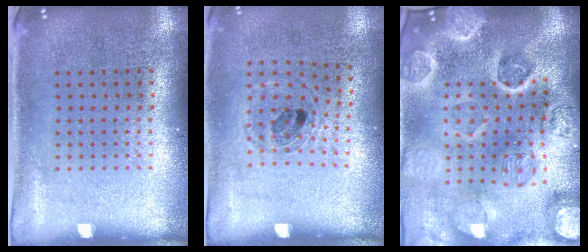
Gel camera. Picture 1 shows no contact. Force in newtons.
{"total": 0.9, "press": 0.9, "slide": 0.3}
{"total": 5.0, "press": 4.4, "slide": 2.4}